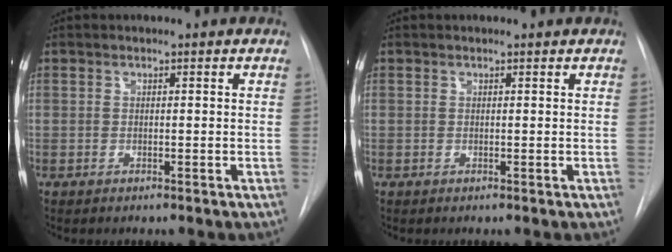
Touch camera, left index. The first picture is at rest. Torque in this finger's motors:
{"motor_torque": [0.01, 0.34, -0.04, 0.00]}